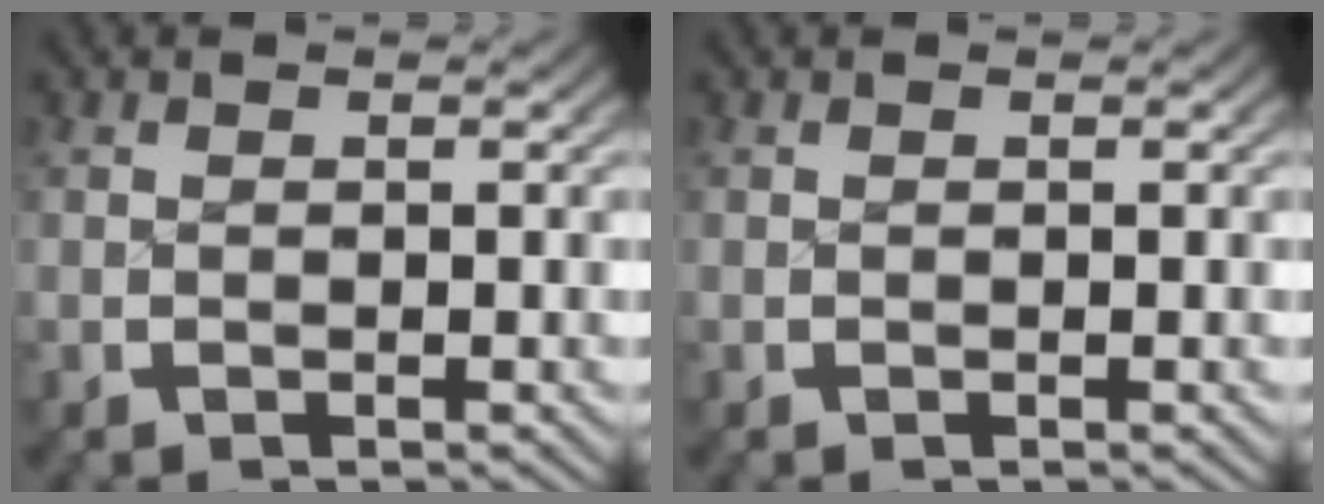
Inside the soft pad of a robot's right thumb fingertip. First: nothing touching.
{"total": 0.0}